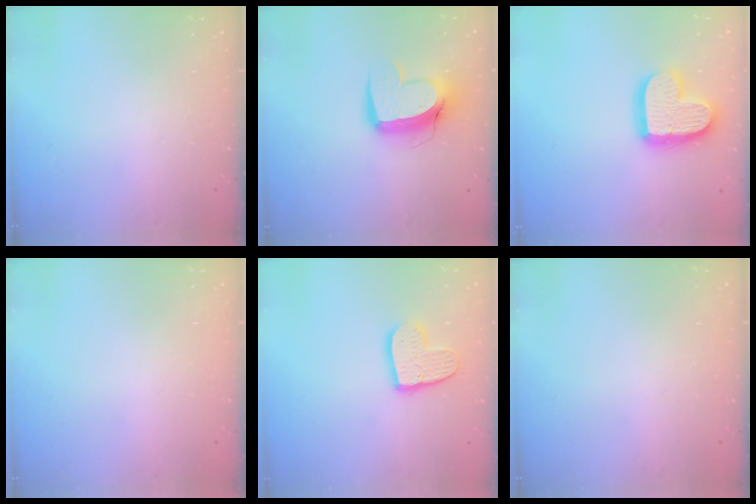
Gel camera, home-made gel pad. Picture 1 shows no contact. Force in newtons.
{"total": 12.3, "press": 12.2, "slide": 1.3}
{"total": 16.7, "press": 16.6, "slide": 1.2}
{"total": 0.0}
{"total": 11.5, "press": 11.4, "slide": 0.9}
{"total": 0.0}